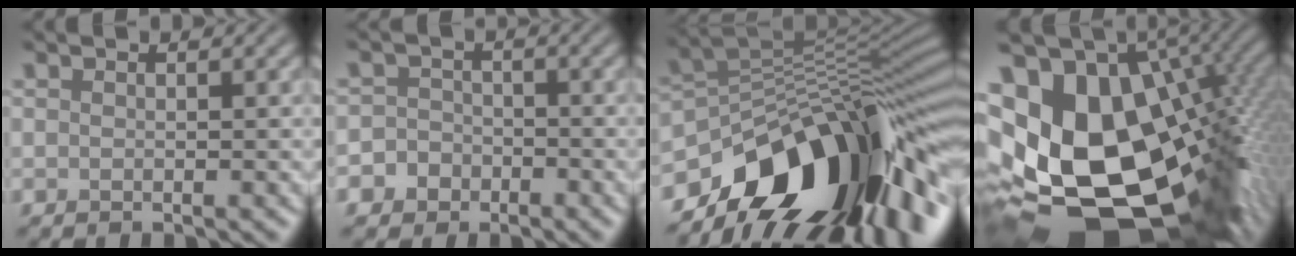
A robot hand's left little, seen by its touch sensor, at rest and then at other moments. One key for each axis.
{"total": 3.7, "fx": -2.0, "fy": 3.1, "fz": 0.4, "tx": 0.024, "ty": -0.004, "tz": -0.047}
{"total": 14.6, "fx": -7.9, "fy": 7.2, "fz": 9.9, "tx": -0.151, "ty": 0.019, "tz": -0.141}
{"total": 21.4, "fx": -2.3, "fy": 14.1, "fz": 16.0, "tx": -0.279, "ty": -0.020, "tz": -0.018}